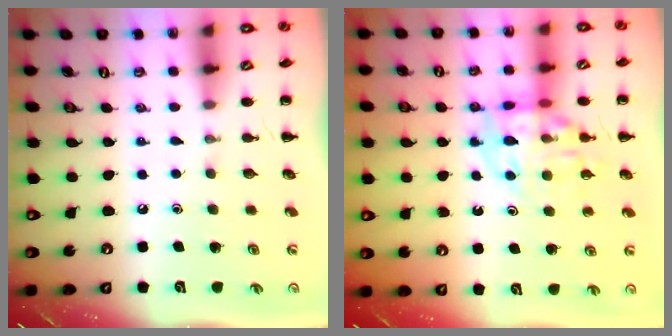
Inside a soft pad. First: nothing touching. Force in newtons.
{"total": 13.0, "press": 12.7, "slide": 2.4}